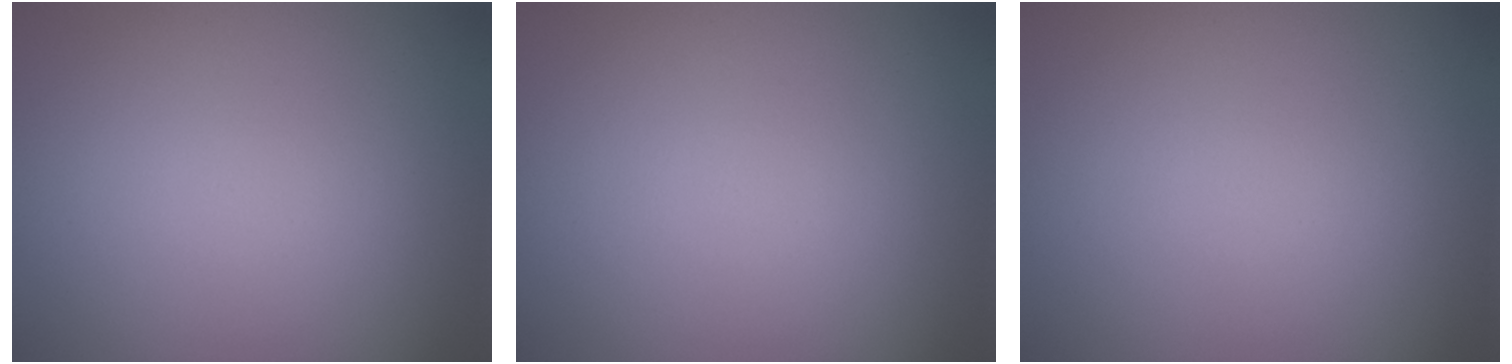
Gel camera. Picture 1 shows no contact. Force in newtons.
{"total": 0.0}
{"total": 0.0}